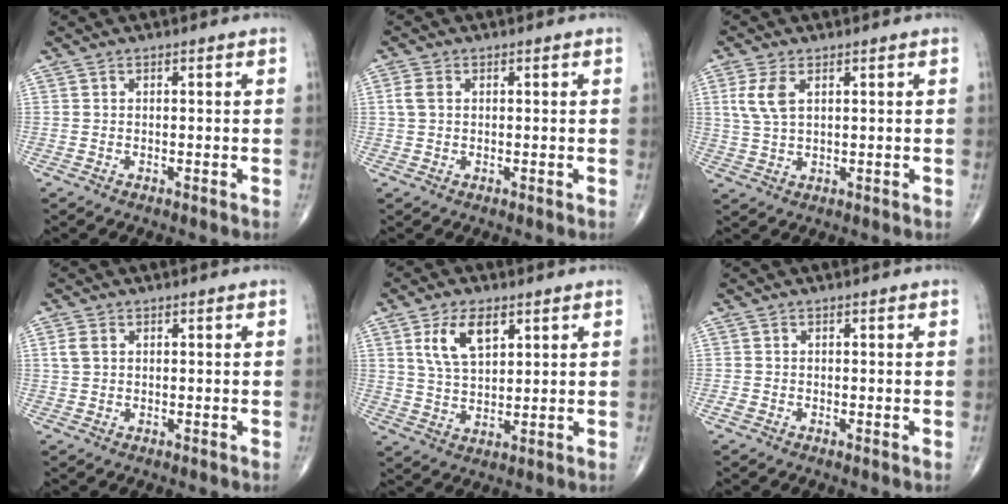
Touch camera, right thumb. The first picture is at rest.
{"total": 2.3, "force": [0.4, 1.6, 1.6], "torque": [-0.041, 0.007, 0.008]}
{"total": 5.3, "force": [1.8, 2.7, 4.2], "torque": [-0.098, 0.002, 0.041]}
{"total": 2.3, "force": [0.6, 1.6, 1.4], "torque": [-0.035, 0.006, 0.015]}
{"total": 8.5, "force": [3.7, 4.3, 6.3], "torque": [-0.104, -0.014, 0.075]}
{"total": 0.9, "force": [-0.4, 0.5, 0.7], "torque": [-0.015, -0.004, -0.011]}